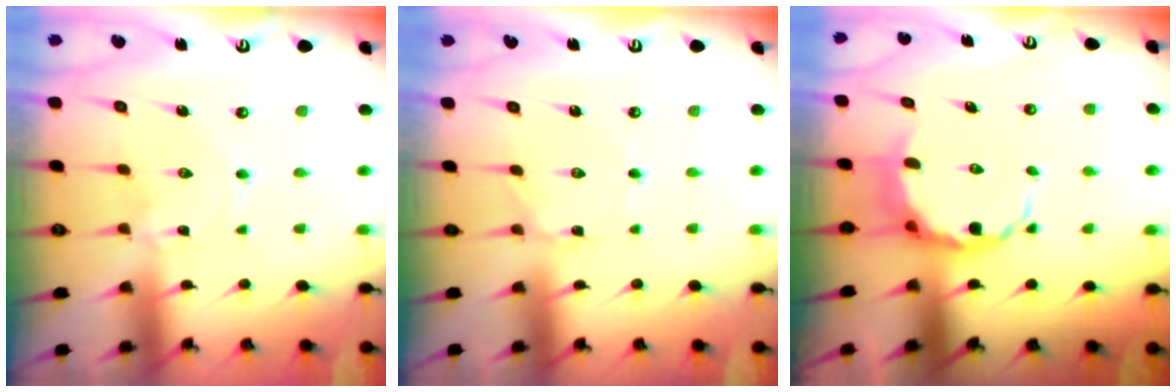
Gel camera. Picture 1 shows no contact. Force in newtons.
{"total": 2.3, "press": 2.3, "slide": 0.3}
{"total": 7.3, "press": 7.0, "slide": 2.0}